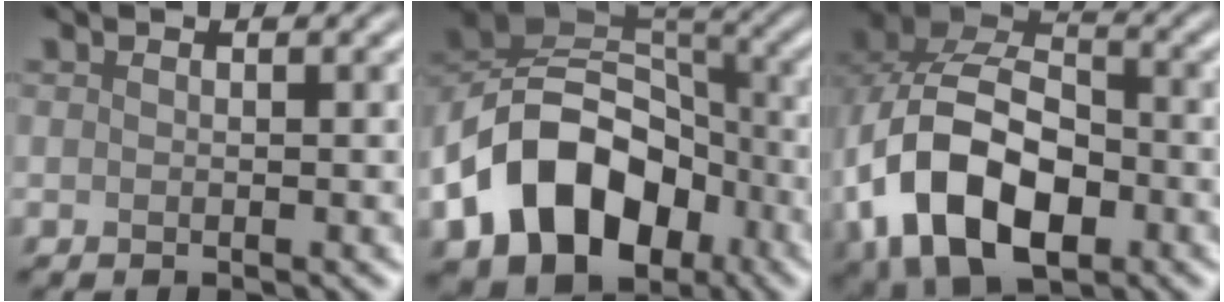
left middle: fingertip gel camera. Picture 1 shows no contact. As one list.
[{"total": 12.8, "force": [-4.7, 8.8, 8.0], "torque": [-0.154, 0.001, -0.089]}, {"total": 13.4, "force": [-4.2, 8.6, 9.4], "torque": [-0.195, -0.019, -0.081]}]